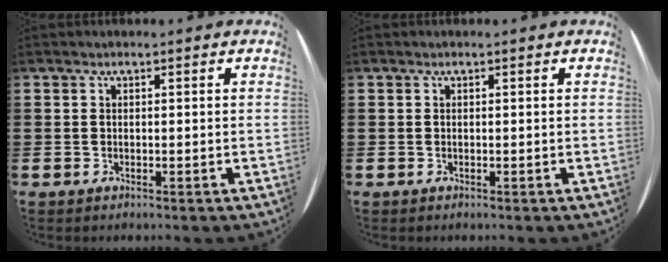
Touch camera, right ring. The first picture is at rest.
{"total": 0.0}